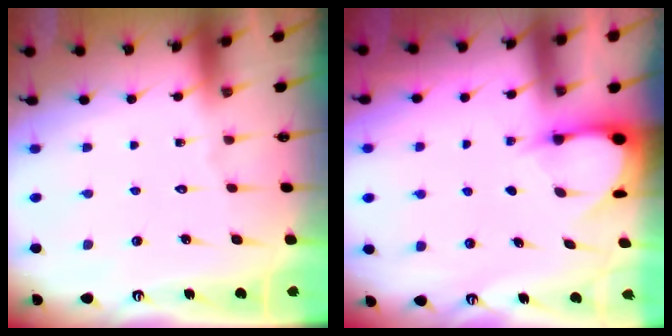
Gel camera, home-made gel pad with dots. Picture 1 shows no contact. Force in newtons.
{"total": 3.5, "press": 3.4, "slide": 0.4}